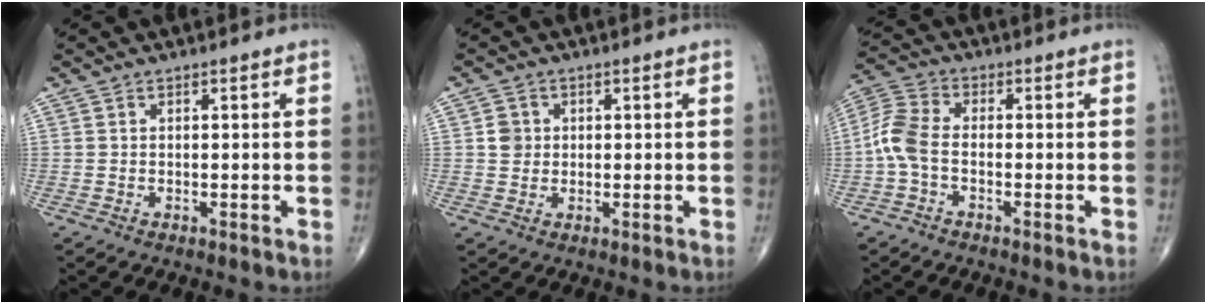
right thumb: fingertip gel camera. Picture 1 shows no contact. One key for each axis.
{"total": 2.9, "fx": 0.4, "fy": 2.7, "fz": 1.0, "tx": -0.001, "ty": 0.002, "tz": 0.006}
{"total": 6.4, "fx": -1.5, "fy": 3.5, "fz": 5.2, "tx": -0.123, "ty": 0.019, "tz": -0.043}